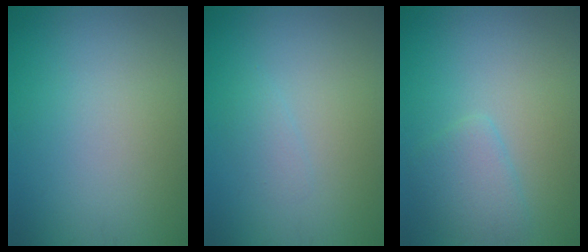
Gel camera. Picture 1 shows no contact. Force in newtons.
{"total": 1.0, "press": 1.0, "slide": 0.1}
{"total": 2.6, "press": 2.6, "slide": 0.2}